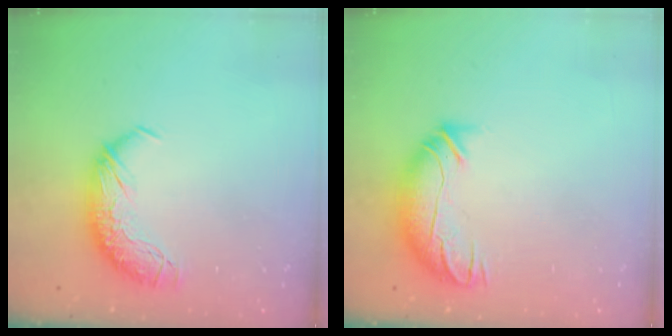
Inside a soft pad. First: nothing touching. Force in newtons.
{"total": 3.4, "press": 2.1, "slide": 2.6}